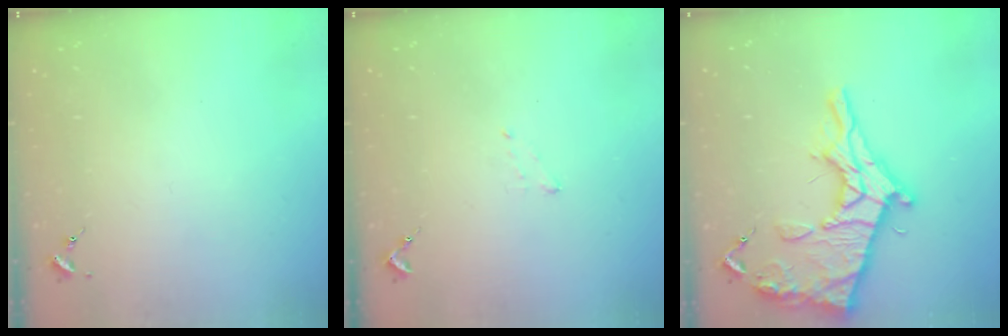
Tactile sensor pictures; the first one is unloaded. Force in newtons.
{"total": 3.8, "press": 3.8, "slide": 0.5}
{"total": 21.2, "press": 21.2, "slide": 1.8}